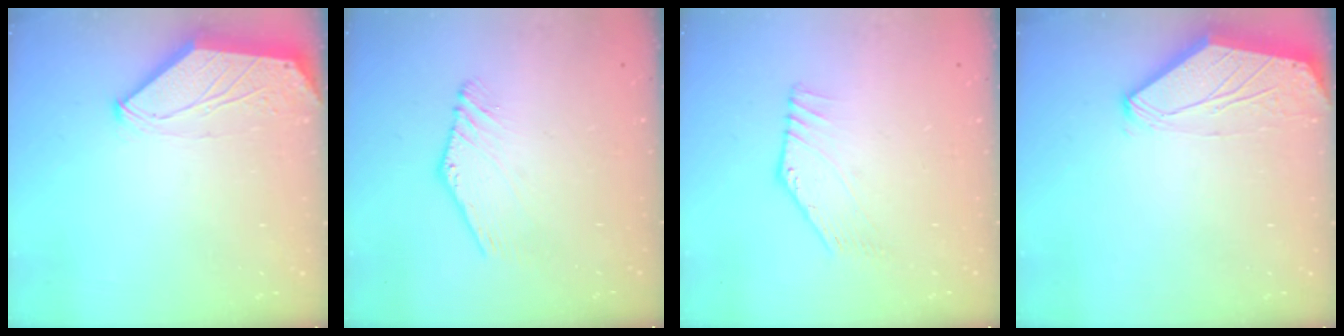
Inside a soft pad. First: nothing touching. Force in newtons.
{"total": 1.5, "press": 1.5, "slide": 0.2}
{"total": 2.8, "press": 2.8, "slide": 0.1}
{"total": 0.0}